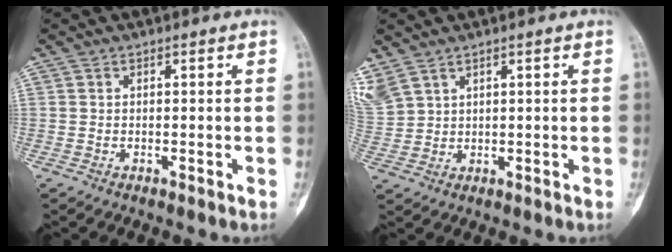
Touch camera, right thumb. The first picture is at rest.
{"total": 7.5, "force": [4.6, 4.7, 3.7], "torque": [-0.106, 0.001, 0.108]}